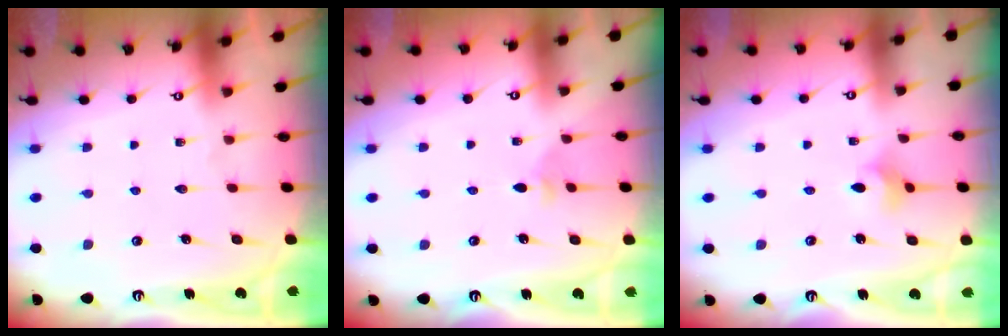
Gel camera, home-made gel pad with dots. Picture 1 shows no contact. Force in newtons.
{"total": 2.7, "press": 2.6, "slide": 0.9}
{"total": 3.7, "press": 3.6, "slide": 0.7}